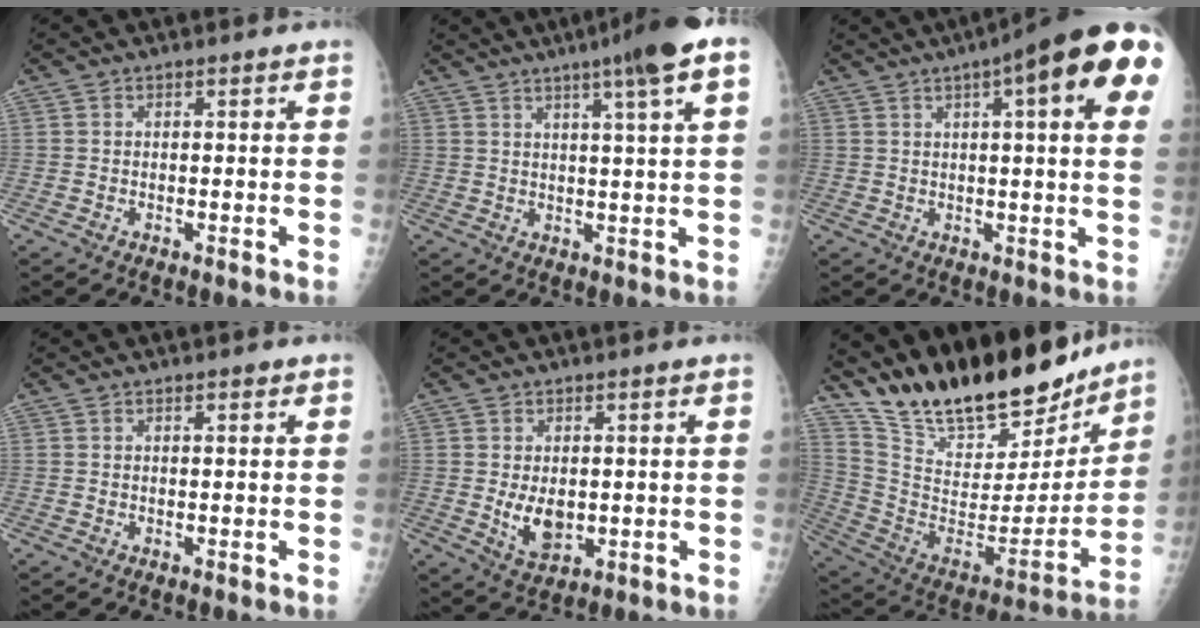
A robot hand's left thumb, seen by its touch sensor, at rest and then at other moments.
{"total": 10.4, "force": [5.6, -0.1, 8.8], "torque": [-0.129, -0.001, 0.076]}
{"total": 19.6, "force": [8.0, 3.9, 17.5], "torque": [-0.230, 0.009, 0.097]}
{"total": 0.7, "force": [0.5, 0.2, 0.4], "torque": [-0.005, -0.002, 0.008]}
{"total": 5.7, "force": [0.1, 3.5, 4.4], "torque": [-0.065, -0.014, 0.016]}
{"total": 27.0, "force": [22.5, 9.1, 11.9], "torque": [-0.175, -0.098, 0.369]}